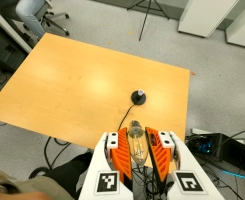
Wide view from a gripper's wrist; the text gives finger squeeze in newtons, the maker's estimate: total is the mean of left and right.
{"total": 20.1, "left": 21.8, "right": 18.5}